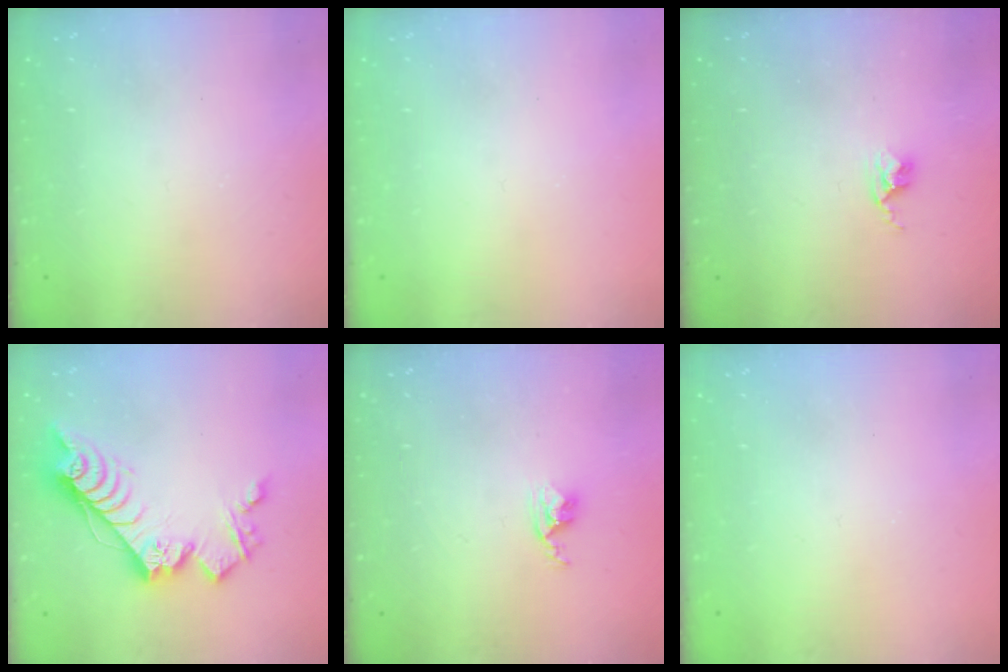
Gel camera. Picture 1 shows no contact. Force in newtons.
{"total": 0.0}
{"total": 2.6, "press": 2.6, "slide": 0.4}
{"total": 16.7, "press": 16.7, "slide": 0.3}
{"total": 2.9, "press": 2.9, "slide": 0.4}
{"total": 0.0}